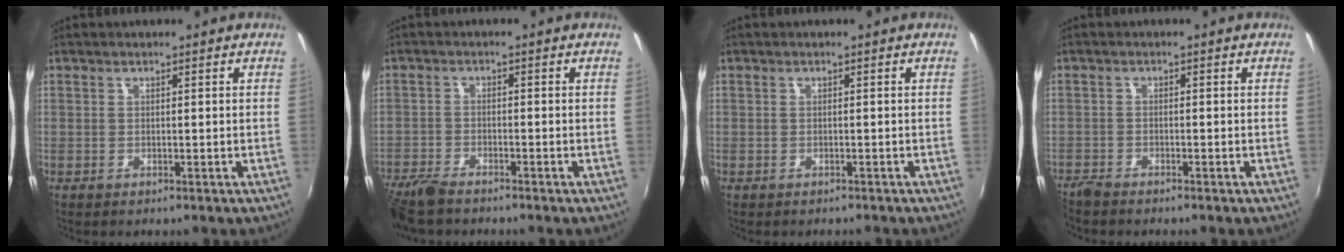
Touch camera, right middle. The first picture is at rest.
{"total": 7.3, "force": [-6.2, 1.8, 3.2], "torque": [-0.091, -0.026, -0.122]}
{"total": 1.0, "force": [-0.9, 0.4, 0.2], "torque": [-0.008, -0.004, -0.012]}
{"total": 2.4, "force": [-2.3, 0.4, 0.5], "torque": [-0.019, -0.010, -0.047]}